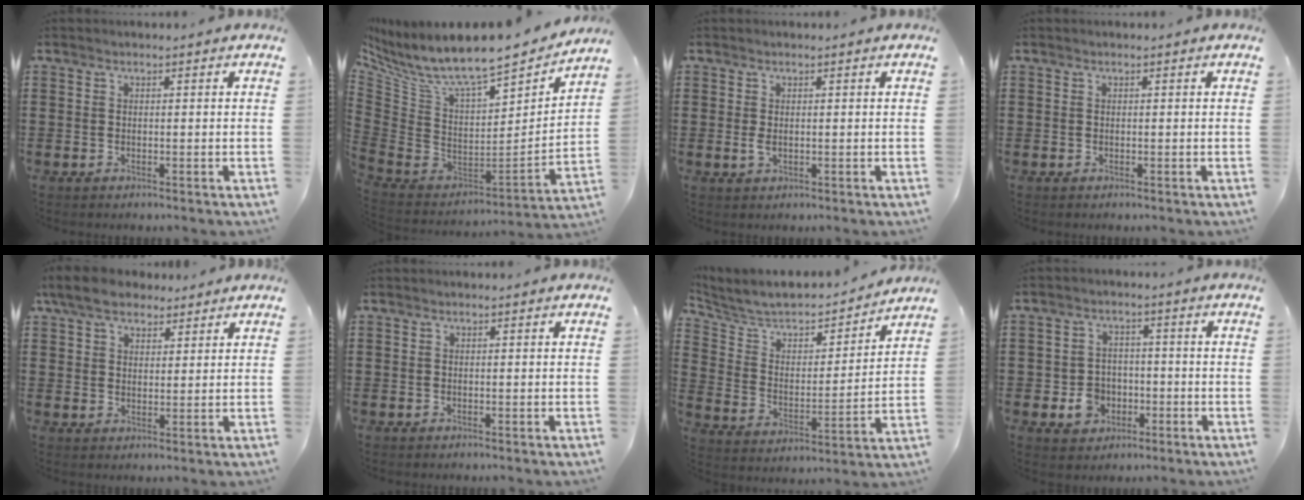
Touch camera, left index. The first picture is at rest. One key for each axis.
{"total": 9.3, "fx": 7.1, "fy": 2.5, "fz": 5.4, "tx": -0.133, "ty": -0.056, "tz": 0.121}
{"total": 1.4, "fx": 0.1, "fy": 0.7, "fz": 1.3, "tx": -0.033, "ty": -0.001, "tz": -0.001}
{"total": 0.0}
{"total": 6.4, "fx": 5.0, "fy": 3.0, "fz": 2.7, "tx": -0.064, "ty": 0.001, "tz": 0.092}
{"total": 0.0}
{"total": 5.9, "fx": 5.1, "fy": 2.3, "fz": 1.8, "tx": -0.067, "ty": -0.037, "tz": 0.082}
{"total": 5.1, "fx": -1.8, "fy": 4.3, "fz": 2.0, "tx": -0.043, "ty": 0.011, "tz": -0.031}